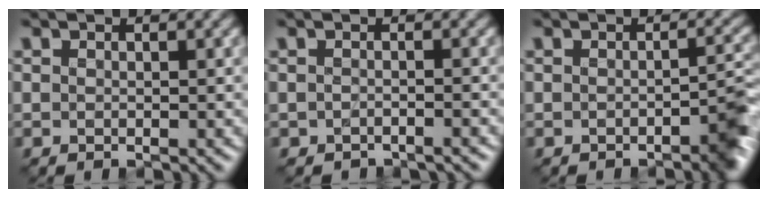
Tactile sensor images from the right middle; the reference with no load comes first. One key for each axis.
{"total": 0.9, "fx": -0.9, "fy": 0.1, "fz": 0.2, "tx": 0.000, "ty": -0.002, "tz": -0.022}
{"total": 3.5, "fx": -1.8, "fy": 1.2, "fz": 2.7, "tx": -0.025, "ty": 0.005, "tz": -0.037}